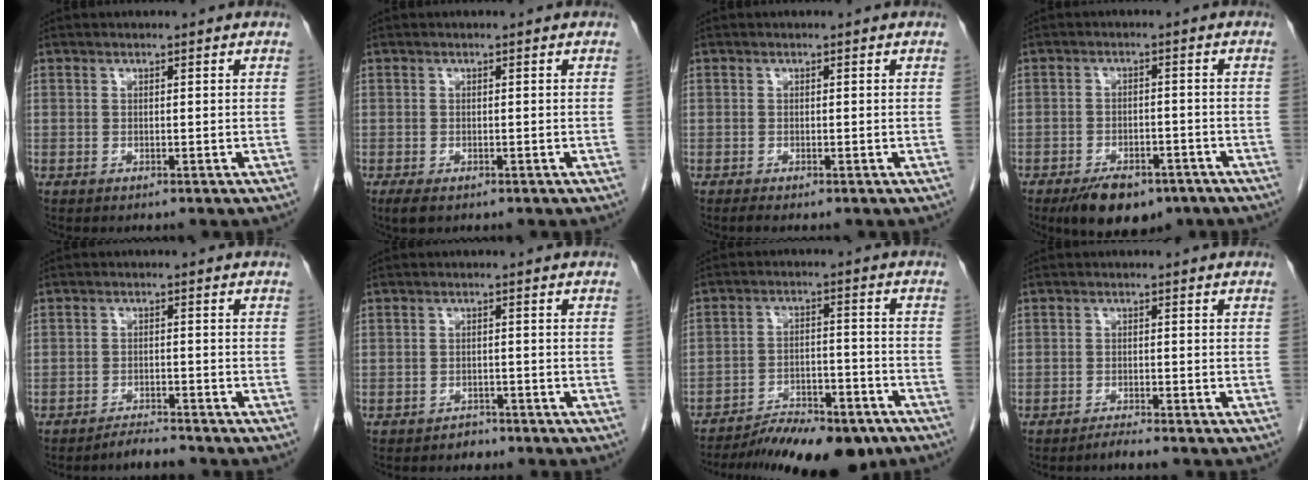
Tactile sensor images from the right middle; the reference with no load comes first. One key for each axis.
{"total": 2.2, "fx": -1.4, "fy": 0.9, "fz": 1.5, "tx": -0.031, "ty": -0.005, "tz": -0.018}
{"total": 0.8, "fx": -0.6, "fy": 0.0, "fz": 0.5, "tx": -0.013, "ty": -0.003, "tz": -0.010}
{"total": 8.5, "fx": -6.0, "fy": 3.8, "fz": 4.7, "tx": -0.074, "ty": -0.002, "tz": -0.090}
{"total": 2.4, "fx": -2.3, "fy": 0.1, "fz": 0.3, "tx": -0.007, "ty": -0.008, "tz": -0.038}
{"total": 1.6, "fx": -1.3, "fy": 0.8, "fz": 0.0, "tx": -0.007, "ty": 0.003, "tz": -0.021}
{"total": 13.5, "fx": -11.1, "fy": 3.7, "fz": 6.7, "tx": -0.090, "ty": 0.003, "tz": -0.170}
{"total": 1.5, "fx": -1.4, "fy": -0.2, "fz": 0.5, "tx": -0.013, "ty": -0.004, "tz": -0.026}